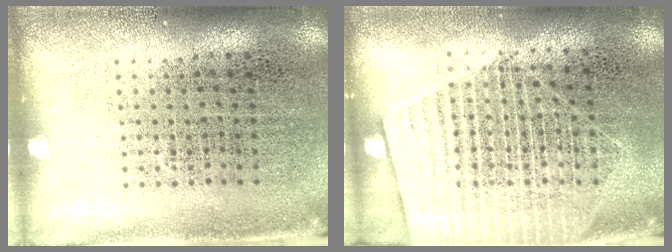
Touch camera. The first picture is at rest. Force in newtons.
{"total": 1.7, "press": 1.5, "slide": 0.8}